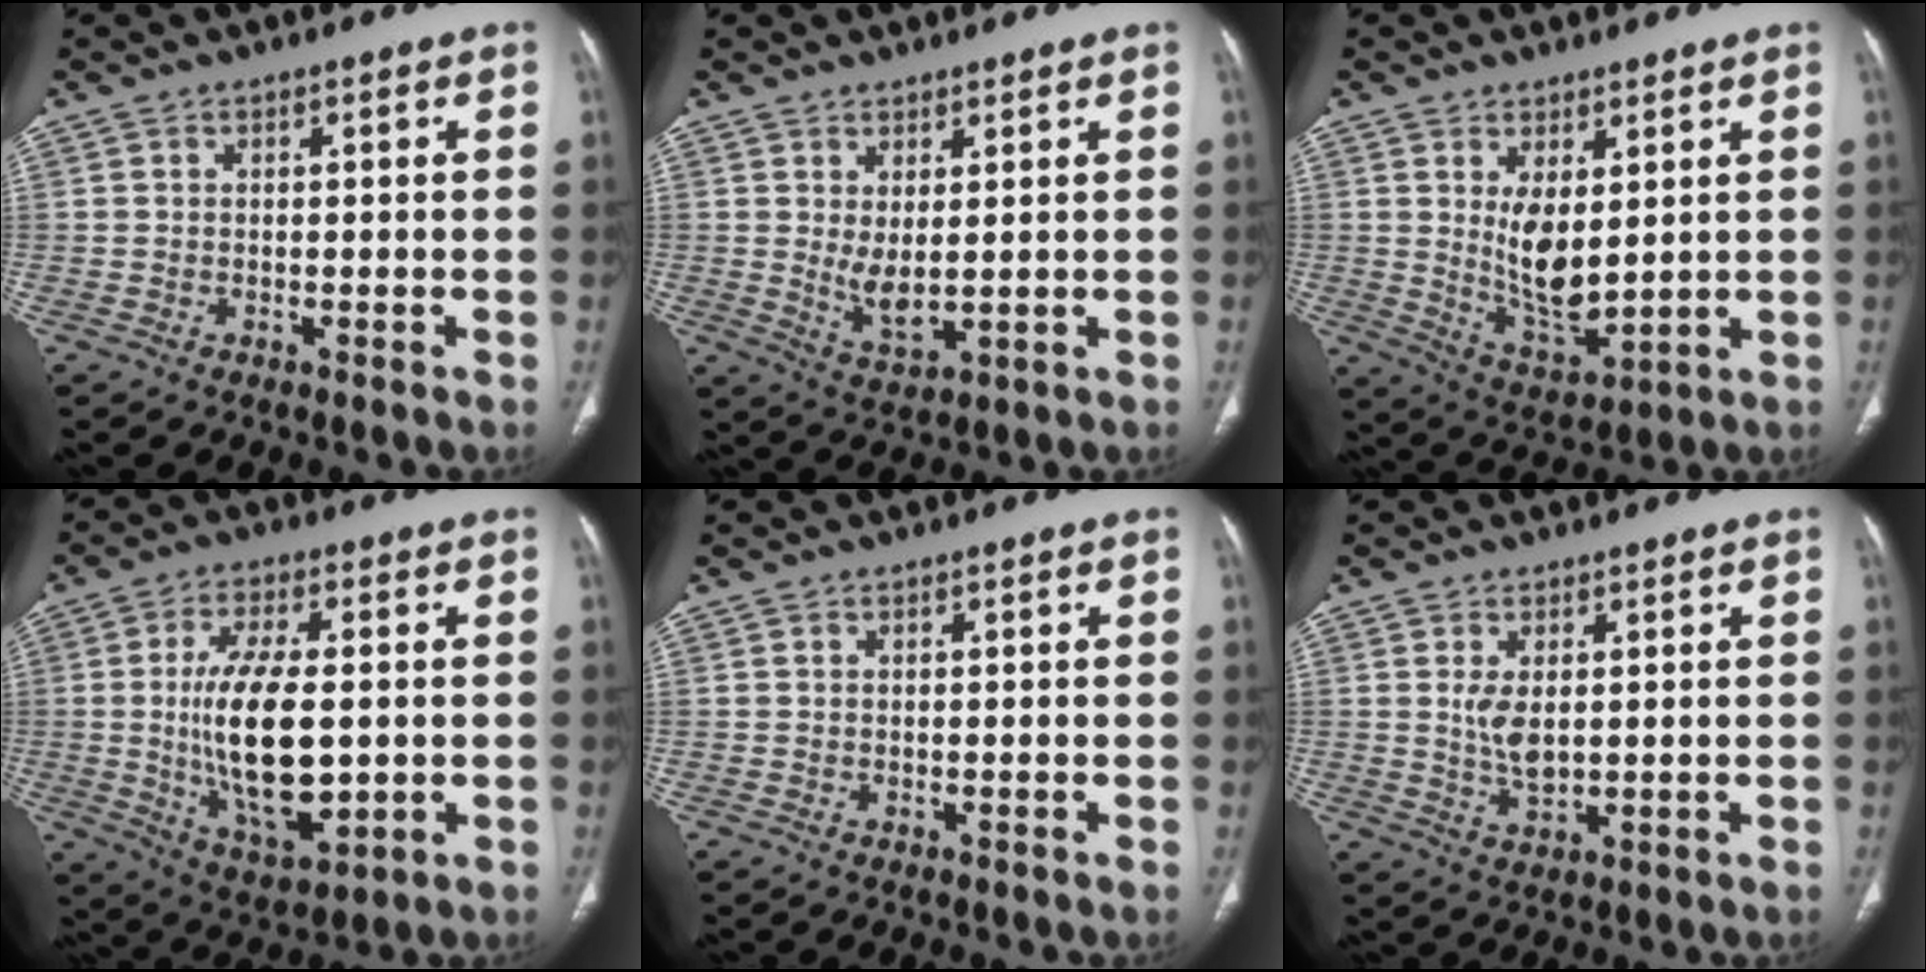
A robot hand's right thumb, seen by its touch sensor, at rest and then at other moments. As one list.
[{"total": 4.8, "force": [0.9, 1.8, 4.3], "torque": [-0.079, -0.022, 0.028]}, {"total": 8.9, "force": [2.0, 4.2, 7.6], "torque": [-0.118, -0.032, 0.055]}, {"total": 16.6, "force": [-0.5, 7.5, 14.8], "torque": [-0.257, -0.015, 0.001]}, {"total": 0.0}, {"total": 4.8, "force": [0.9, 2.4, 4.0], "torque": [-0.075, -0.013, 0.025]}]